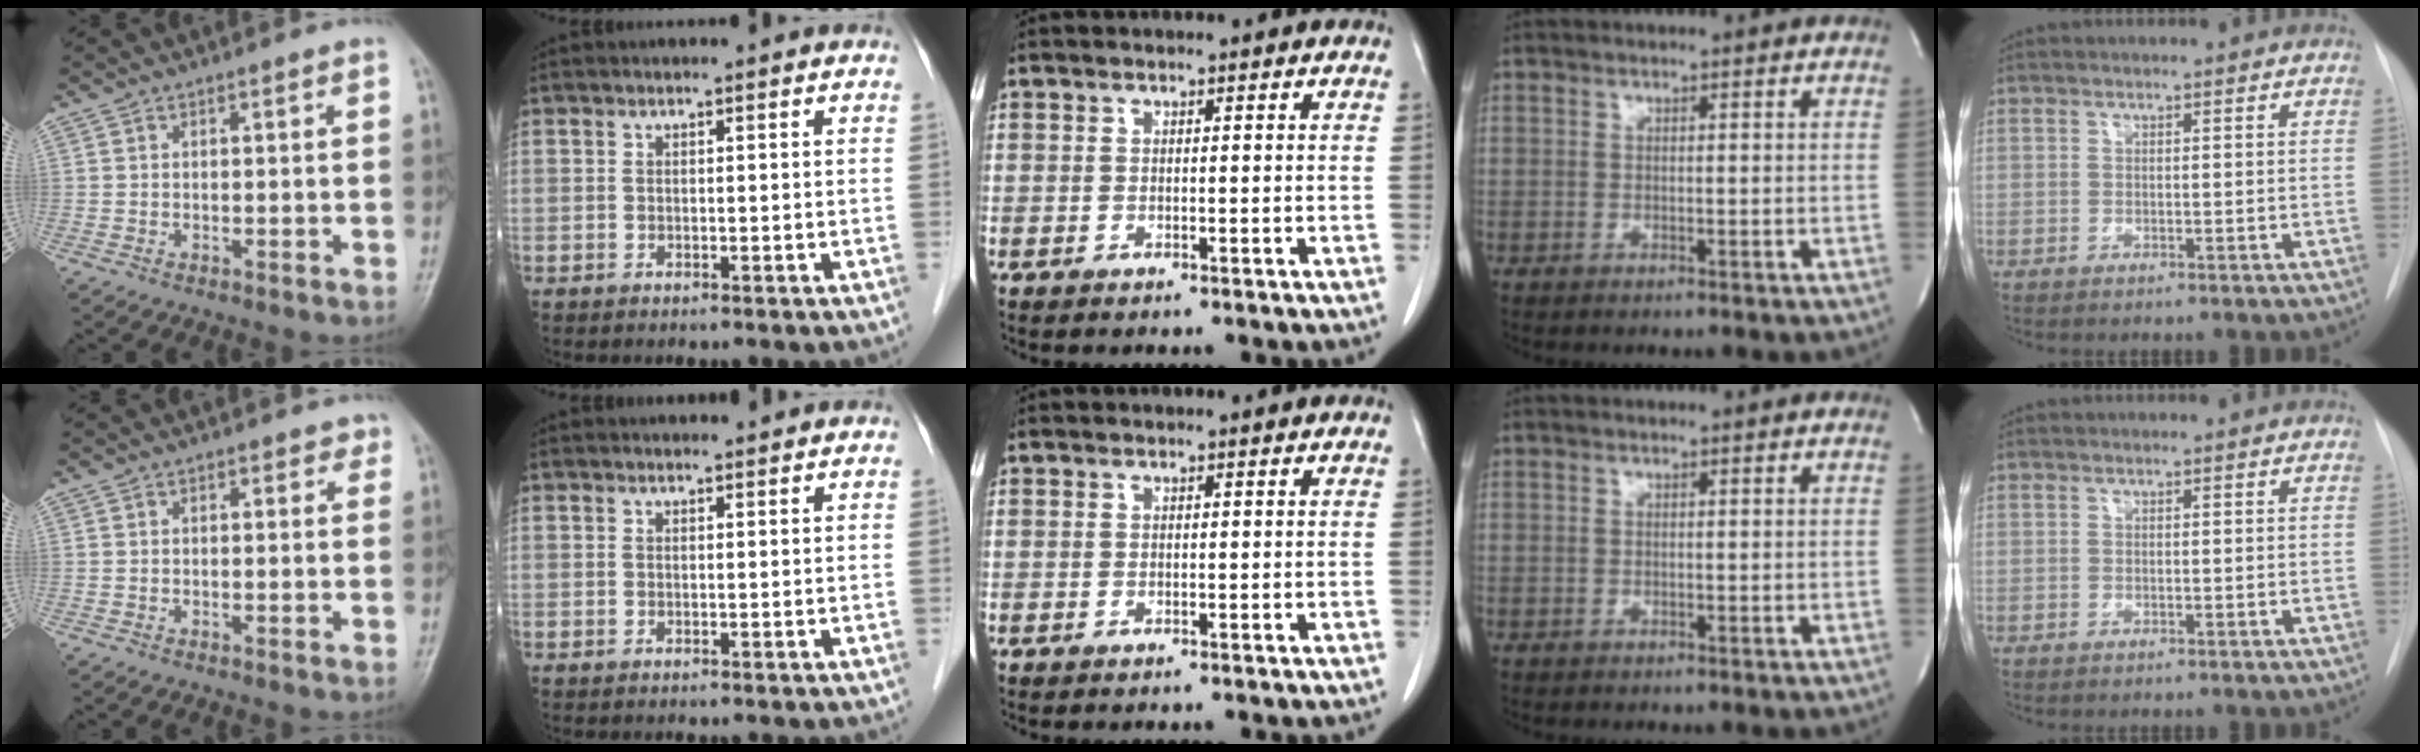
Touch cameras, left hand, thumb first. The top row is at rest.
{"thumb": {"total": 1.7, "force": [0.9, 1.1, 0.9], "torque": [0.006, 0.000, 0.005]}, "index": {"total": 1.4, "force": [-1.4, 0.0, -0.1], "torque": [-0.001, -0.014, -0.029]}}